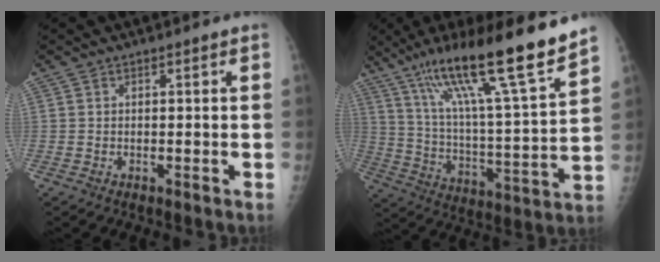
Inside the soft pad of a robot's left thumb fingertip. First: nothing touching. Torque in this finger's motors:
{"motor_torque": [0.90, 0.62, 1.52, -1.24, 0.19]}